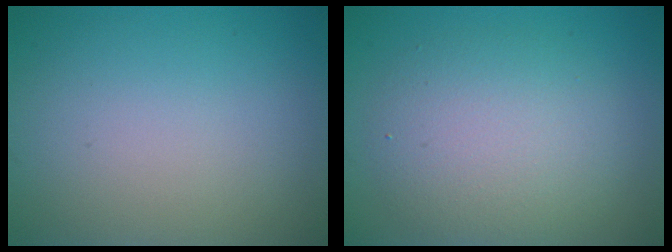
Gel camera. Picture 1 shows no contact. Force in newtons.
{"total": 5.3, "press": 5.3, "slide": 0.3}